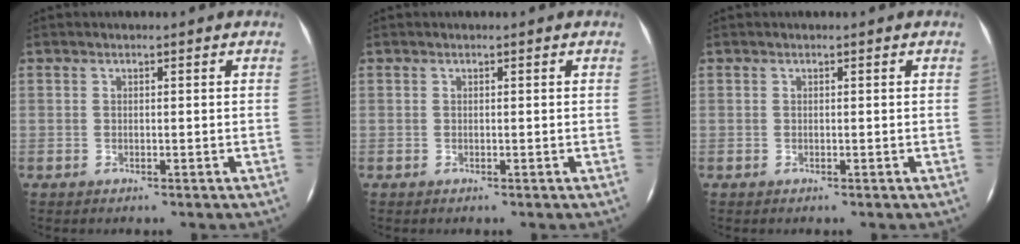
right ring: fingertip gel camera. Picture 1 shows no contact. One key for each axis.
{"total": 0.0}
{"total": 0.0}